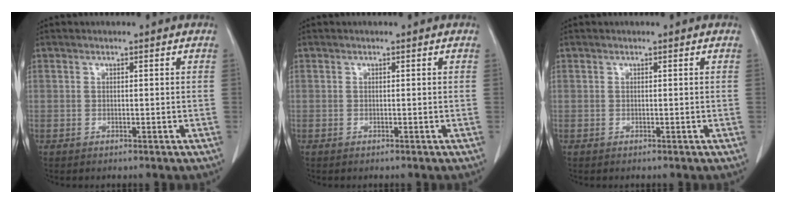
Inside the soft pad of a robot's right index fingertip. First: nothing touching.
{"total": 0.0}
{"total": 0.0}